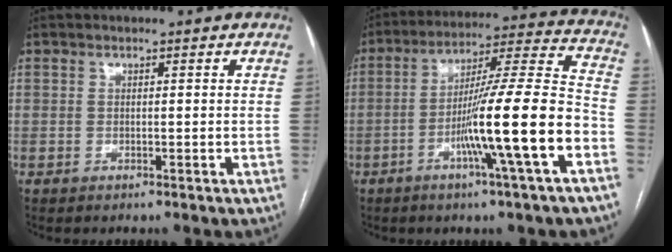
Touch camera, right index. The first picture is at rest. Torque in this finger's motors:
{"motor_torque": [2.14, 0.00, 1.05, 0.21]}